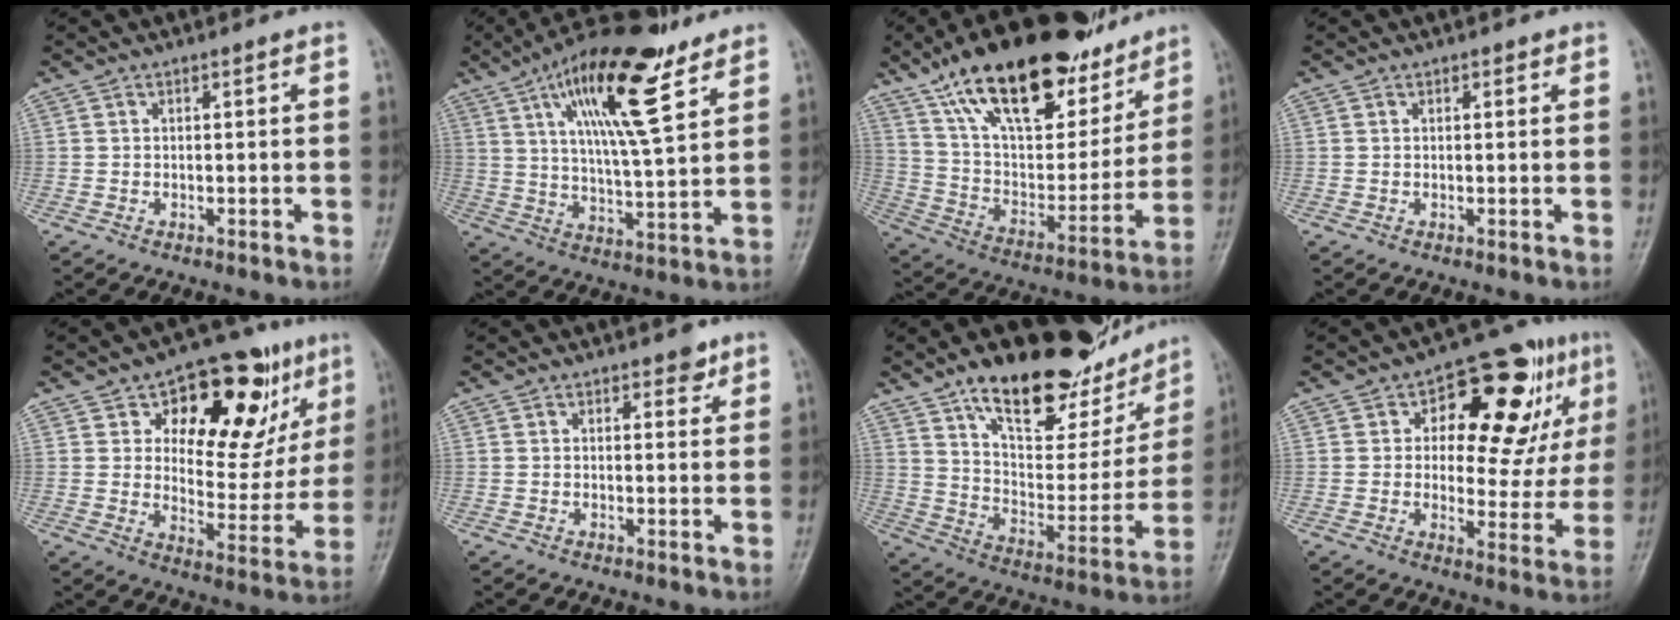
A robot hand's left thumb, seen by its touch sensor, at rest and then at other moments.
{"total": 18.7, "force": [10.0, 5.6, 14.9], "torque": [-0.226, -0.032, 0.167]}
{"total": 28.9, "force": [19.2, 12.1, 17.9], "torque": [-0.251, -0.044, 0.316]}
{"total": 0.6, "force": [0.5, 0.4, 0.2], "torque": [0.002, -0.002, 0.003]}
{"total": 20.5, "force": [9.5, 10.8, 14.6], "torque": [-0.138, -0.031, 0.139]}
{"total": 2.3, "force": [1.6, 1.2, 1.0], "torque": [0.002, -0.008, 0.019]}
{"total": 25.8, "force": [17.2, 10.8, 15.9], "torque": [-0.184, -0.061, 0.269]}
{"total": 19.1, "force": [6.9, 9.8, 14.8], "torque": [-0.138, -0.004, 0.091]}